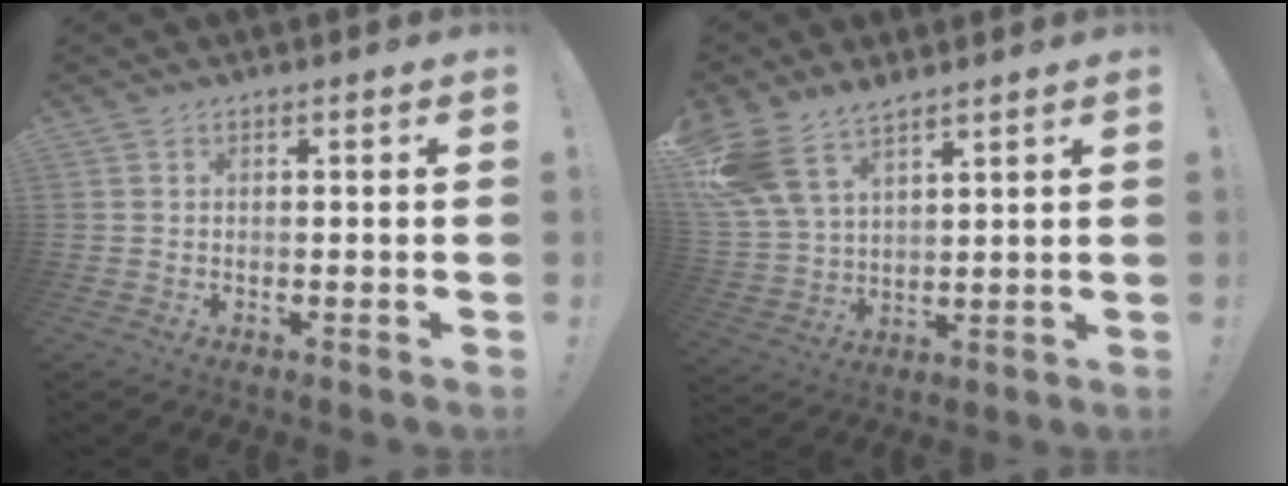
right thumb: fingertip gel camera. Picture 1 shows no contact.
{"total": 11.9, "force": [8.9, 5.9, 5.3], "torque": [-0.115, -0.046, 0.175]}